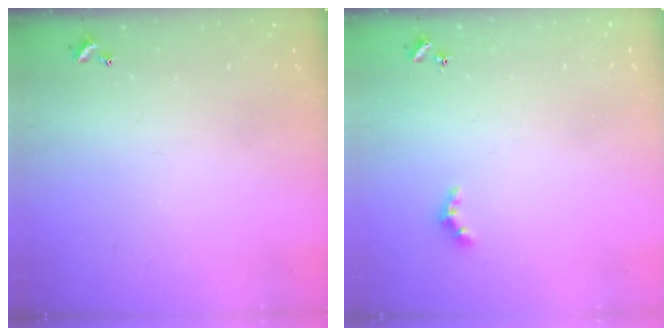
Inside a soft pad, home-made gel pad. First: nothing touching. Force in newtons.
{"total": 3.6, "press": 3.6, "slide": 0.6}